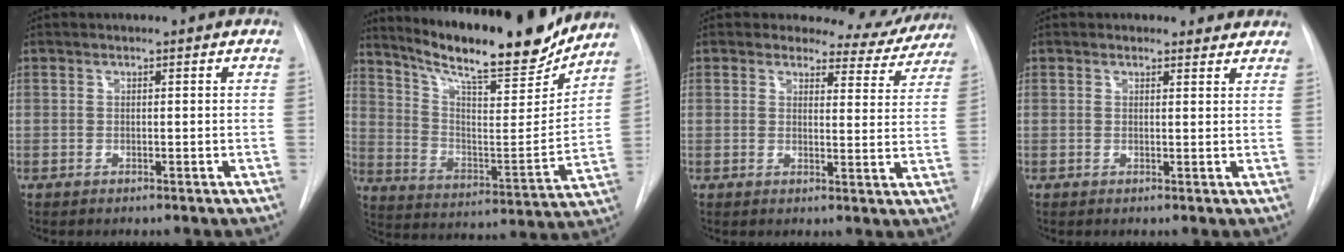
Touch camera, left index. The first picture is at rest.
{"total": 21.1, "force": [18.3, 2.8, 10.2], "torque": [-0.173, -0.040, 0.278]}
{"total": 8.1, "force": [7.5, 2.9, -0.2], "torque": [0.028, -0.033, 0.064]}
{"total": 2.7, "force": [2.4, 1.3, 0.0], "torque": [0.007, -0.009, 0.012]}